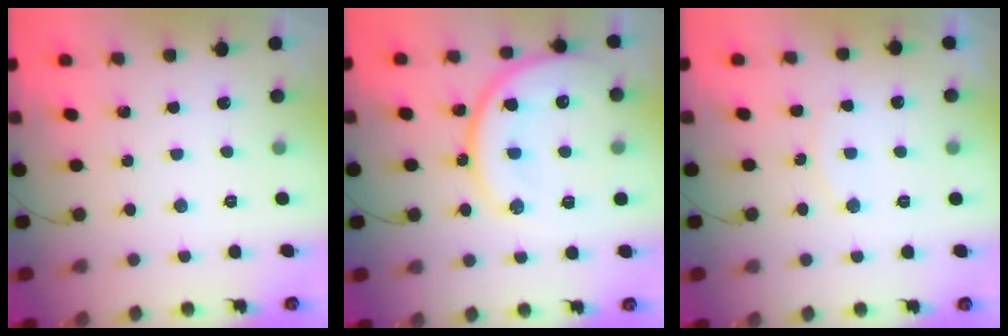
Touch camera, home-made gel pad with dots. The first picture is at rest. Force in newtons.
{"total": 20.5, "press": 20.5, "slide": 1.8}
{"total": 7.3, "press": 7.3, "slide": 0.4}